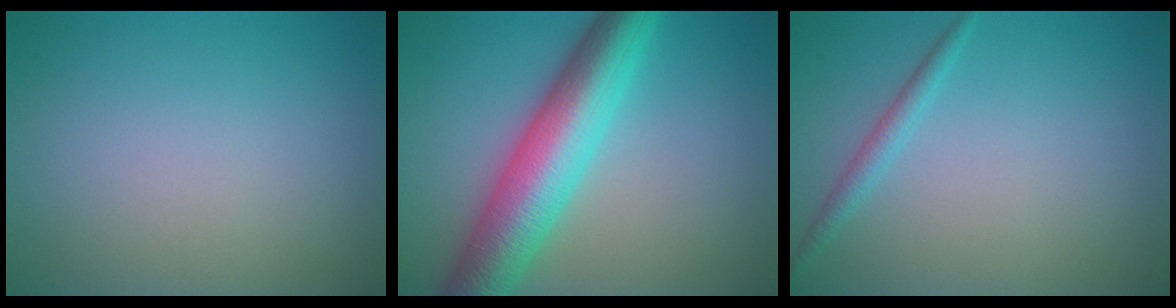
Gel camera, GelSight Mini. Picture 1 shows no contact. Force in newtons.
{"total": 9.0, "press": 9.0, "slide": 0.2}
{"total": 1.4, "press": 1.4, "slide": 0.1}